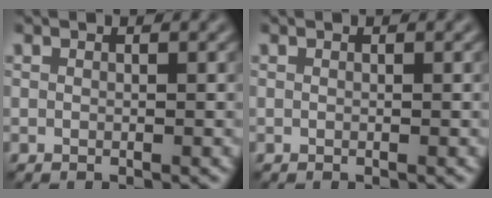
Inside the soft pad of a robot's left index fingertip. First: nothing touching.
{"total": 0.0}